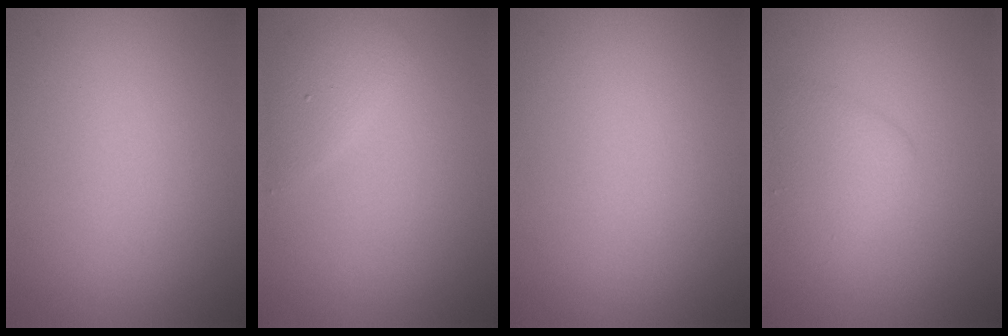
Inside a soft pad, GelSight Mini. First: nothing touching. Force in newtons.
{"total": 1.9, "press": 1.9, "slide": 0.2}
{"total": 0.0}
{"total": 2.5, "press": 2.5, "slide": 0.1}